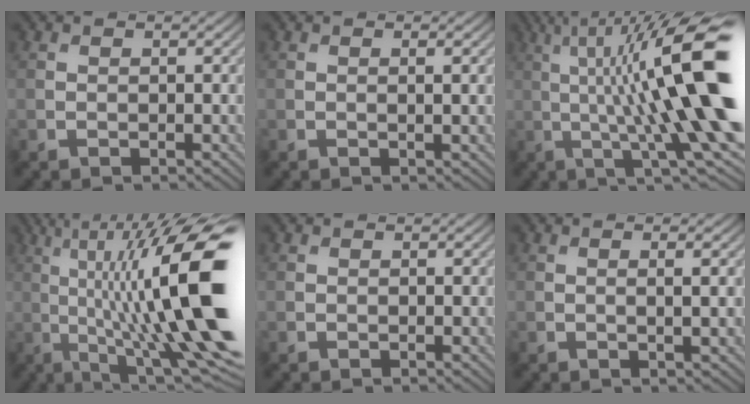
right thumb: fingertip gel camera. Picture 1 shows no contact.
{"total": 2.1, "force": [0.1, 0.5, 2.1], "torque": [-0.028, 0.005, 0.001]}
{"total": 18.1, "force": [1.7, 4.1, 17.5], "torque": [-0.273, 0.027, 0.044]}
{"total": 19.5, "force": [0.8, 5.1, 18.8], "torque": [-0.284, 0.030, 0.024]}
{"total": 0.0}
{"total": 3.3, "force": [0.2, 0.8, 3.2], "torque": [-0.048, 0.009, 0.001]}